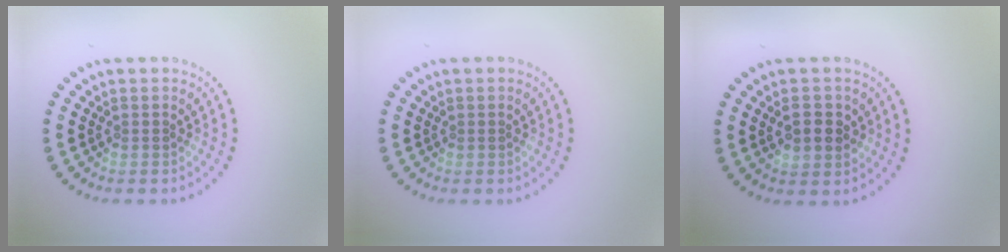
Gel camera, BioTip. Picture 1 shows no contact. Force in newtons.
{"total": 0.0}
{"total": 2.6, "press": 2.6, "slide": 0.3}